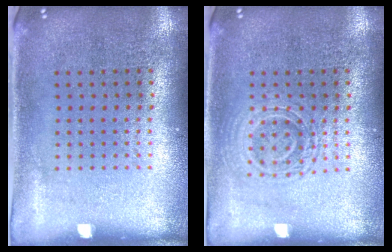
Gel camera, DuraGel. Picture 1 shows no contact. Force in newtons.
{"total": 2.5, "press": 2.5, "slide": 0.5}